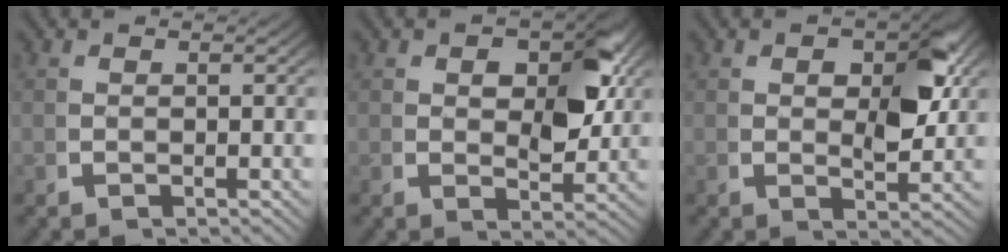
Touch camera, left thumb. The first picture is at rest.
{"total": 5.7, "force": [1.5, 2.8, 4.7], "torque": [-0.057, -0.003, 0.027]}
{"total": 5.0, "force": [1.4, 2.0, 4.4], "torque": [-0.050, 0.003, 0.020]}